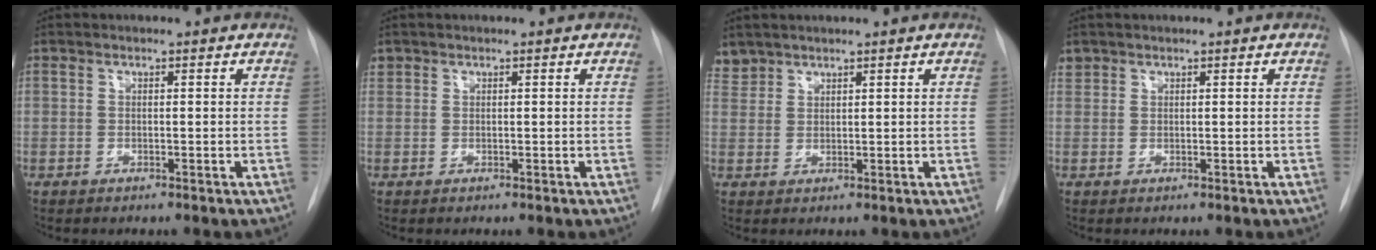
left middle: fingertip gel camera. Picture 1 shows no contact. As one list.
[{"total": 0.8, "force": [0.5, 0.6, 0.0], "torque": [0.005, 0.011, 0.010]}, {"total": 2.6, "force": [2.4, 1.0, -0.3], "torque": [0.008, 0.012, 0.050]}, {"total": 1.1, "force": [0.8, 0.7, -0.1], "torque": [0.006, 0.011, 0.014]}]